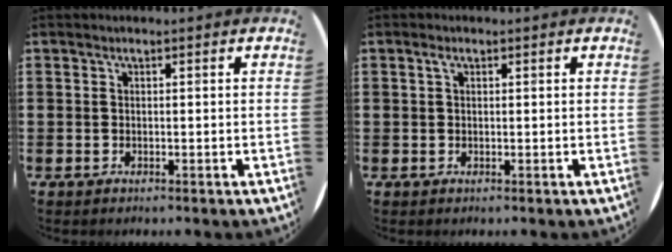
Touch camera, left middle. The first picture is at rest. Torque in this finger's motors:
{"motor_torque": [0.00, 0.03, 0.01, 0.00]}